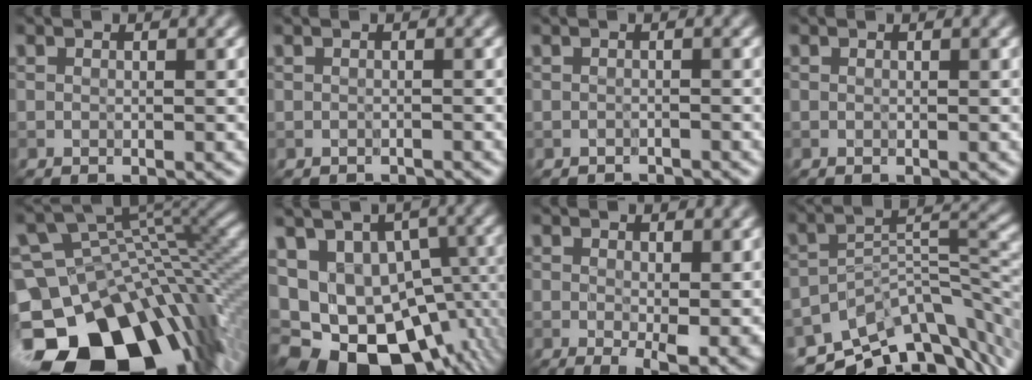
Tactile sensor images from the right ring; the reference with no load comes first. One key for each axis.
{"total": 0.8, "fx": -0.8, "fy": 0.1, "fz": 0.0, "tx": 0.000, "ty": -0.006, "tz": -0.013}
{"total": 1.1, "fx": -1.1, "fy": 0.2, "fz": 0.0, "tx": 0.001, "ty": -0.006, "tz": -0.019}
{"total": 0.0}
{"total": 16.3, "fx": -7.7, "fy": 10.6, "fz": 9.7, "tx": -0.187, "ty": -0.032, "tz": -0.105}
{"total": 18.1, "fx": -5.2, "fy": 12.7, "fz": 11.8, "tx": -0.191, "ty": -0.025, "tz": -0.045}
{"total": 3.6, "fx": 0.4, "fy": 1.2, "fz": 3.4, "tx": -0.050, "ty": -0.016, "tz": 0.011}
{"total": 10.2, "fx": -6.5, "fy": 4.9, "fz": 6.1, "tx": -0.094, "ty": -0.010, "tz": -0.108}